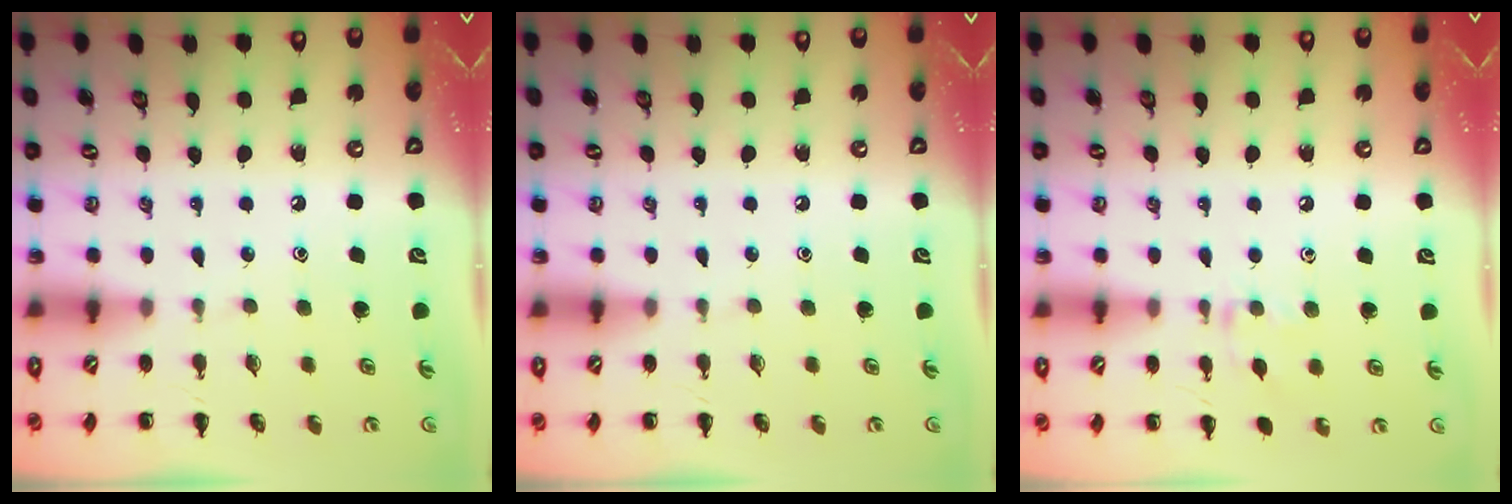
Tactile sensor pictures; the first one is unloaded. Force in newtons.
{"total": 0.0}
{"total": 7.1, "press": 6.9, "slide": 1.5}